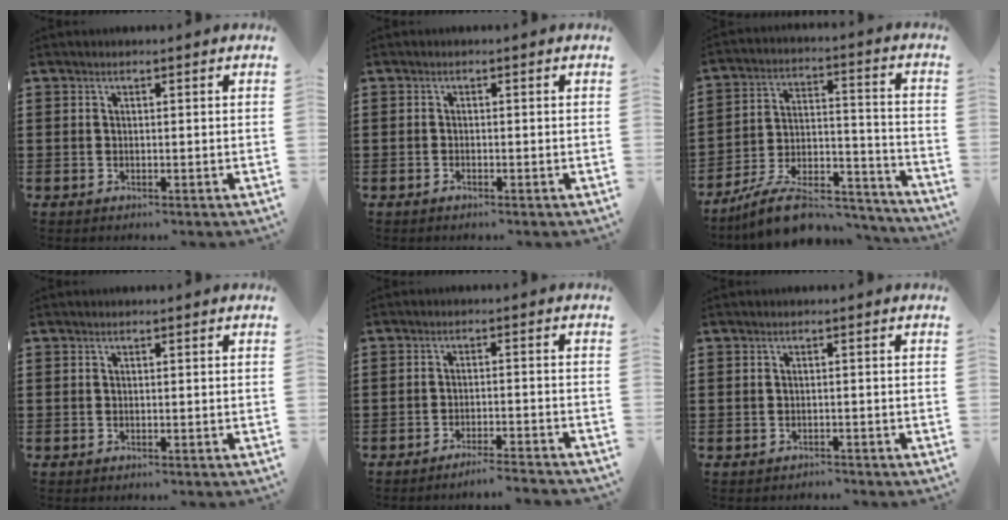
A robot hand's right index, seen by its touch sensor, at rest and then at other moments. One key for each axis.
{"total": 0.5, "fx": -0.4, "fy": 0.1, "fz": 0.3, "tx": -0.008, "ty": -0.003, "tz": -0.006}
{"total": 11.4, "fx": -9.5, "fy": 3.4, "fz": 5.2, "tx": -0.080, "ty": 0.039, "tz": -0.177}
{"total": 0.0}
{"total": 3.0, "fx": -2.9, "fy": -0.4, "fz": 0.8, "tx": -0.016, "ty": -0.002, "tz": -0.059}
{"total": 0.9, "fx": -0.8, "fy": 0.2, "fz": -0.1, "tx": -0.001, "ty": 0.004, "tz": -0.020}